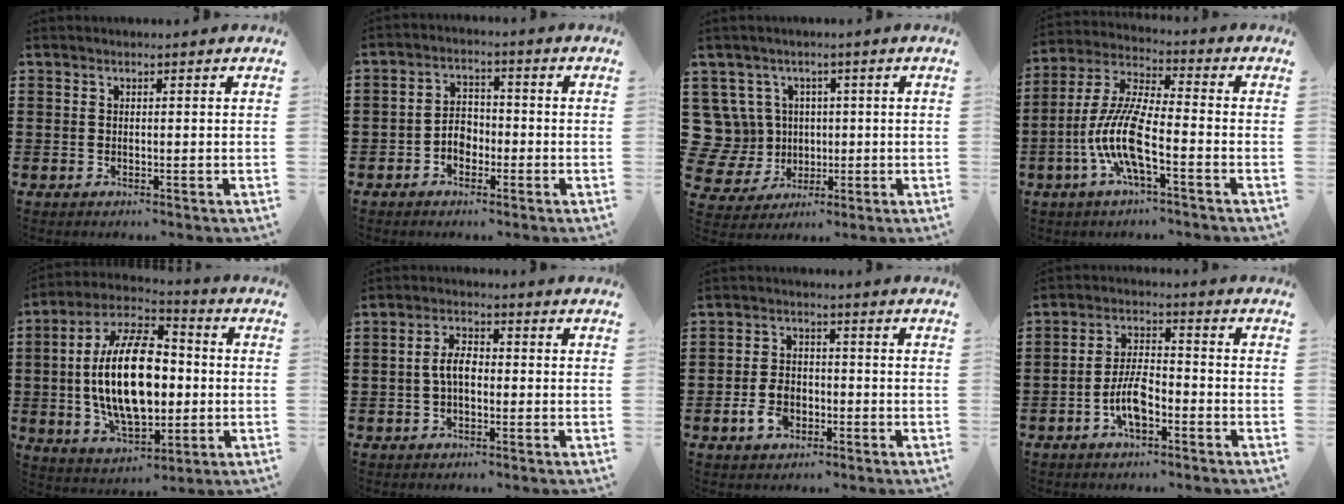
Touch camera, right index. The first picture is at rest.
{"total": 3.6, "force": [-1.6, 2.6, 2.0], "torque": [-0.042, 0.007, -0.033]}
{"total": 8.7, "force": [1.4, 8.3, 2.2], "torque": [-0.108, 0.005, 0.032]}
{"total": 9.8, "force": [-4.0, 2.0, 8.7], "torque": [-0.214, -0.018, -0.084]}
{"total": 17.2, "force": [-0.3, 8.7, 14.8], "torque": [-0.304, -0.007, -0.011]}
{"total": 4.4, "force": [-0.6, 2.3, 3.7], "torque": [-0.082, 0.002, -0.015]}
{"total": 5.1, "force": [-2.1, 3.4, 3.1], "torque": [-0.070, 0.006, -0.040]}
{"total": 6.6, "force": [-2.8, 2.7, 5.4], "torque": [-0.123, 0.001, -0.059]}